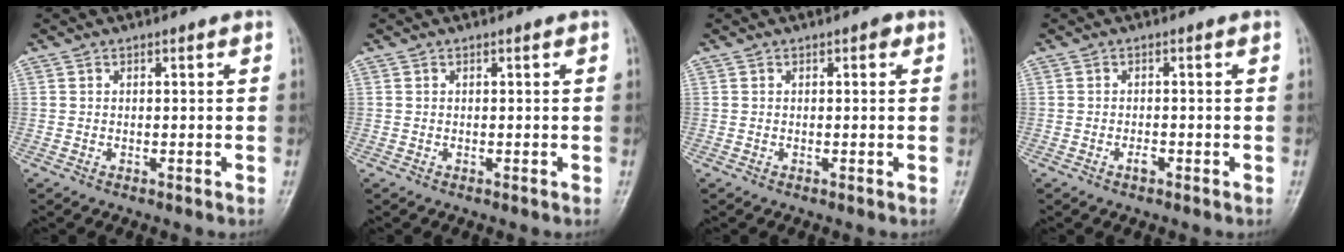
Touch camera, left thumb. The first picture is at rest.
{"total": 0.0}
{"total": 0.9, "force": [0.3, 0.5, 0.7], "torque": [-0.002, 0.002, 0.000]}
{"total": 1.4, "force": [-0.8, 0.7, 0.9], "torque": [-0.015, 0.005, -0.014]}